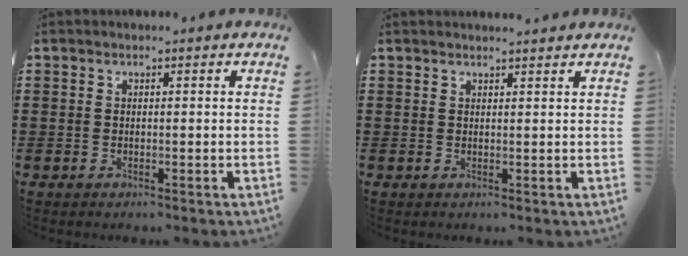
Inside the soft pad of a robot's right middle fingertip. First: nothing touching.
{"total": 1.2, "force": [1.2, -0.1, 0.3], "torque": [0.002, -0.005, 0.020]}